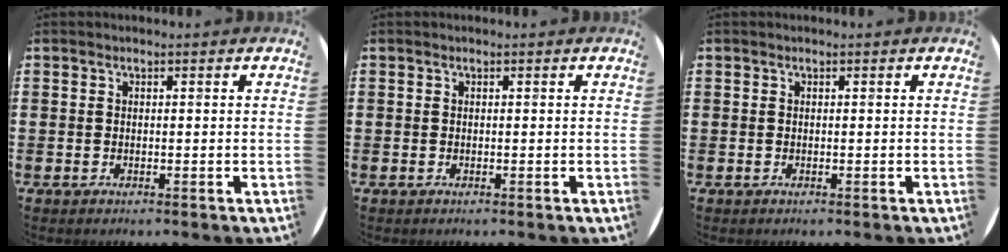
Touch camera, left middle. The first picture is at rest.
{"total": 0.0}
{"total": 0.0}